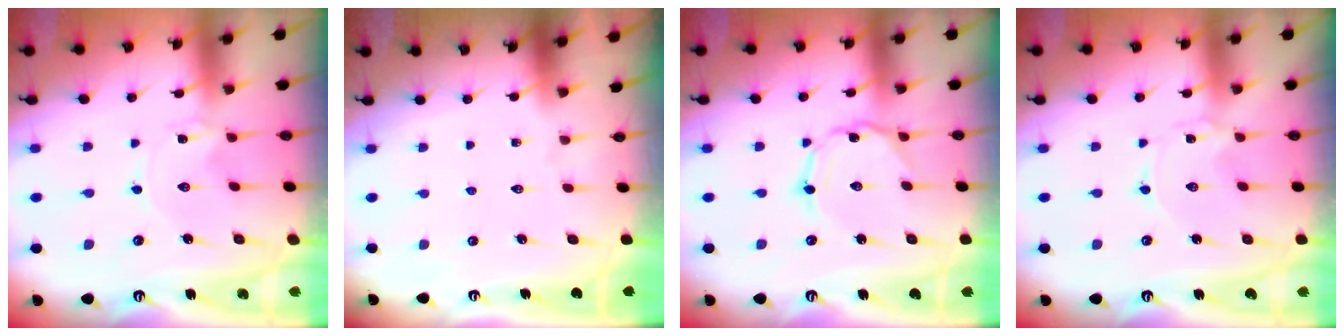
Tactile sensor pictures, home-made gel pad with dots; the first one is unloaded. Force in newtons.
{"total": 0.0}
{"total": 1.1, "press": 1.0, "slide": 0.2}
{"total": 0.0}